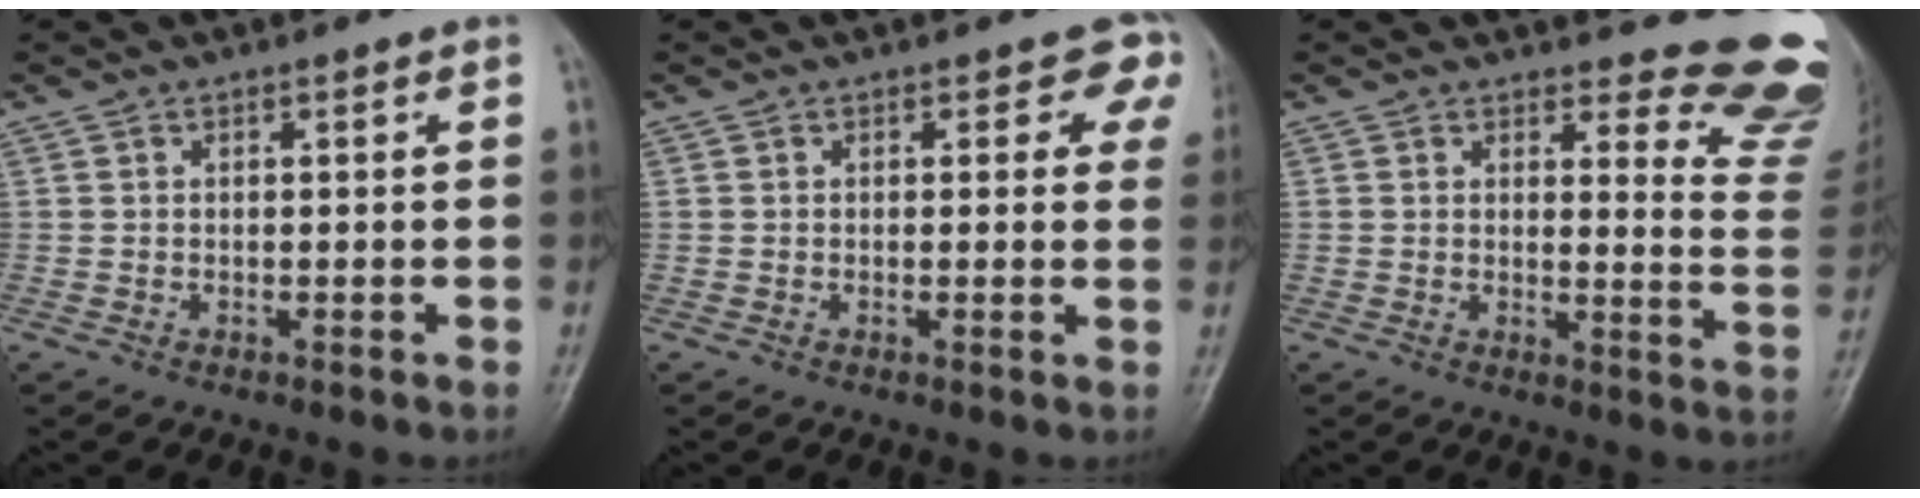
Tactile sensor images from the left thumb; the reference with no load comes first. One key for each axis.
{"total": 4.3, "fx": 2.5, "fy": 2.7, "fz": 2.3, "tx": 0.016, "ty": -0.008, "tz": 0.010}
{"total": 12.9, "fx": 12.3, "fy": 3.1, "fz": 2.7, "tx": 0.011, "ty": -0.144, "tz": 0.110}